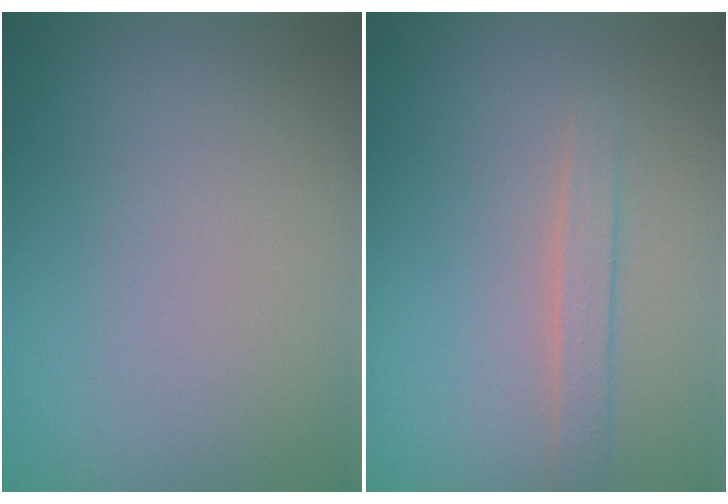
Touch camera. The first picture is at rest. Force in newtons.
{"total": 1.5, "press": 1.5, "slide": 0.1}